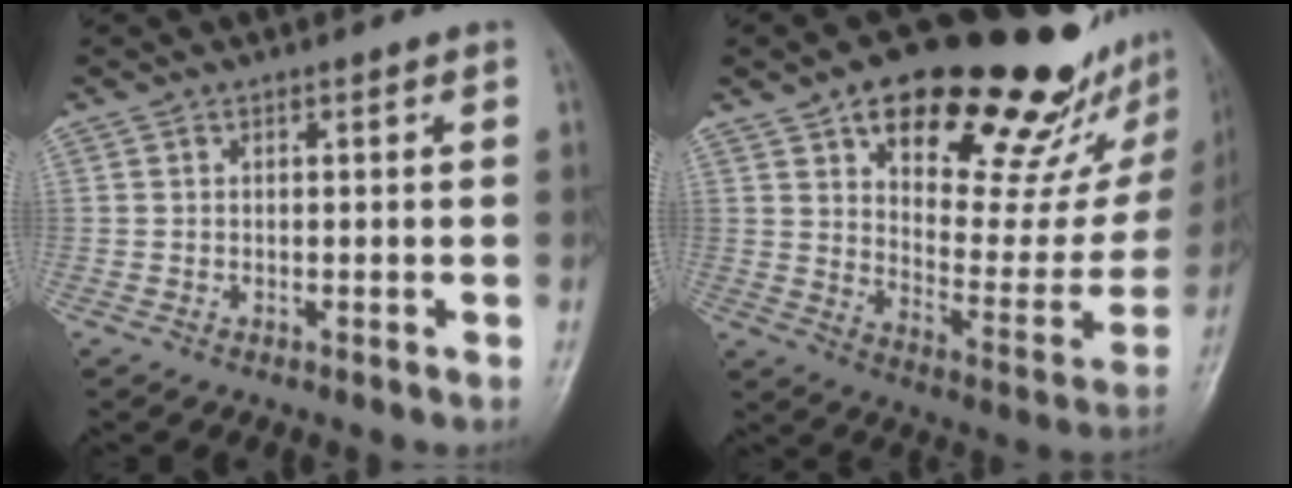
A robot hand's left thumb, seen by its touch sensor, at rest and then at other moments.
{"total": 30.5, "force": [18.7, 12.6, 20.6], "torque": [-0.245, -0.056, 0.276]}